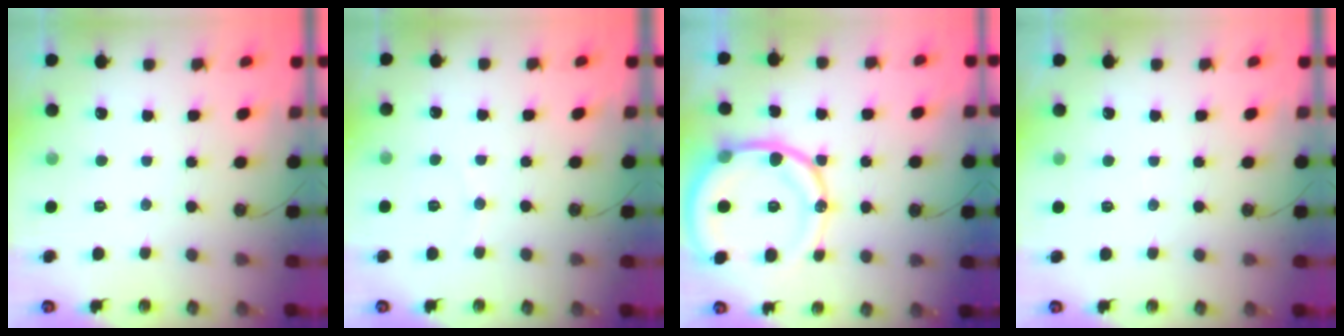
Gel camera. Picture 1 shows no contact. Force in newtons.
{"total": 3.0, "press": 3.0, "slide": 0.4}
{"total": 17.5, "press": 17.3, "slide": 2.3}
{"total": 1.8, "press": 1.7, "slide": 0.1}